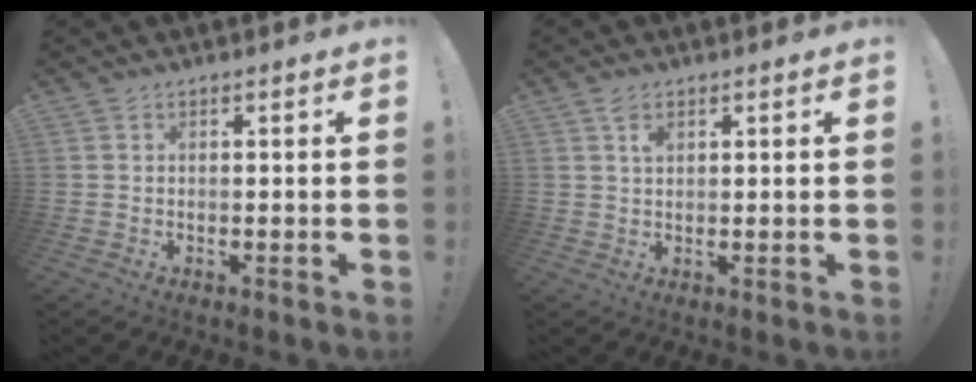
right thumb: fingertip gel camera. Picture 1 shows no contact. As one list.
[{"total": 2.5, "force": [1.5, 1.2, 1.7], "torque": [-0.018, -0.008, 0.022]}]